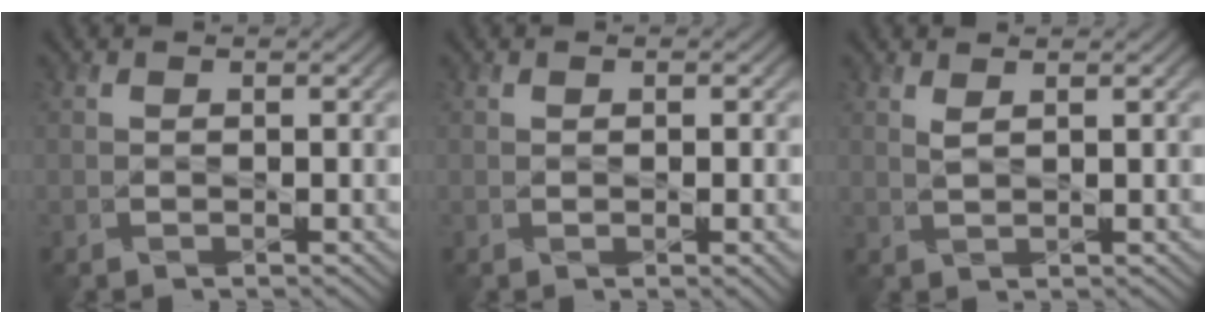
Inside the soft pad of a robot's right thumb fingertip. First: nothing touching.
{"total": 1.4, "force": [-0.1, 0.3, 1.4], "torque": [-0.022, -0.002, 0.000]}
{"total": 1.2, "force": [0.9, 0.1, 0.7], "torque": [-0.025, 0.000, 0.020]}